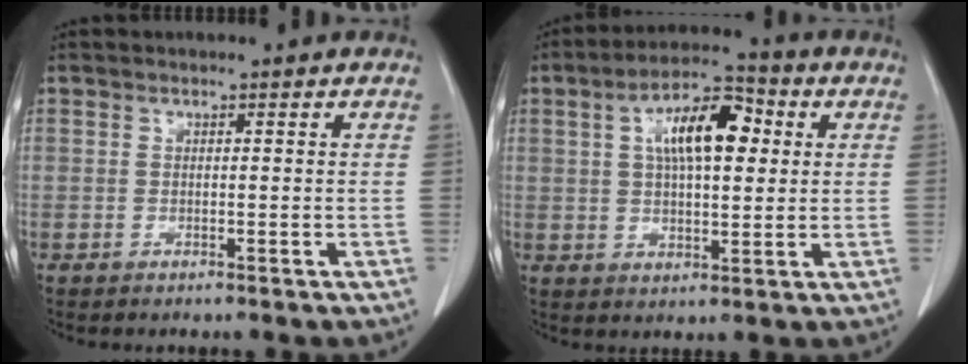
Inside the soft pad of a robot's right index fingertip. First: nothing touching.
{"total": 11.0, "force": [2.9, 4.2, 9.7], "torque": [-0.173, 0.028, 0.044]}